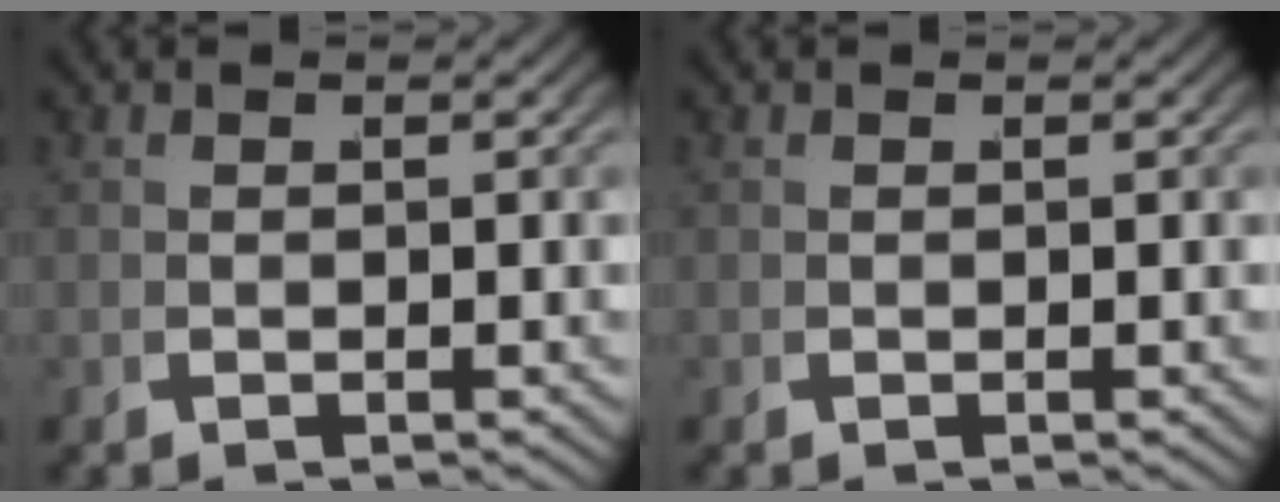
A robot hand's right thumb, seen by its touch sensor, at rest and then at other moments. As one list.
[{"total": 0.0}]